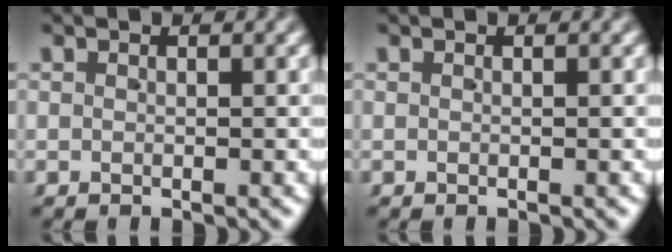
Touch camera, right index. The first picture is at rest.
{"total": 0.0}